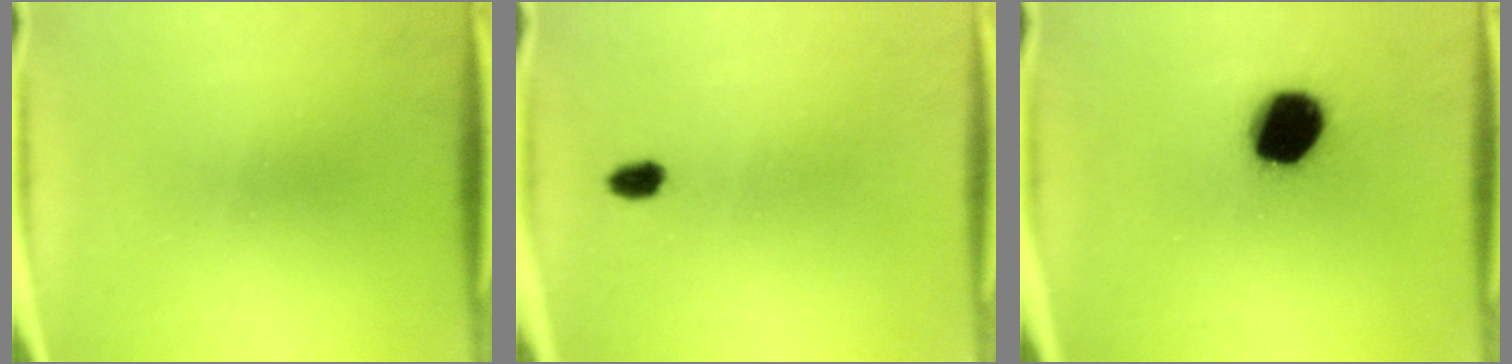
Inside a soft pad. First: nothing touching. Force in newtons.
{"total": 2.2}
{"total": 15.2}